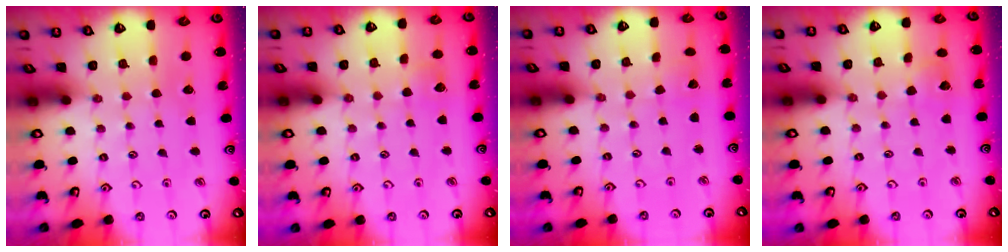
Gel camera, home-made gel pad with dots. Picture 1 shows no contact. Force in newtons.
{"total": 4.9, "press": 4.8, "slide": 0.5}
{"total": 1.2, "press": 1.2, "slide": 0.1}
{"total": 6.7, "press": 6.7, "slide": 0.6}